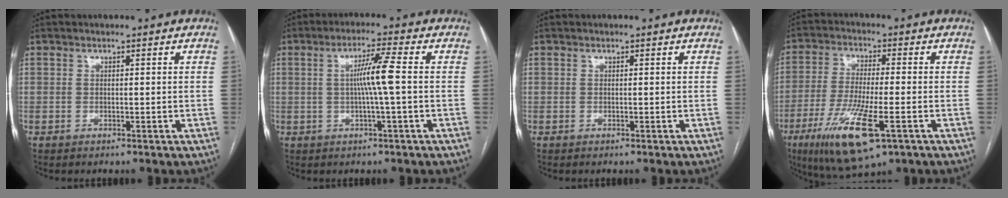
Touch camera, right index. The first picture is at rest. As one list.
[{"total": 5.5, "force": [0.1, -1.0, 5.4], "torque": [-0.098, 0.005, 0.005]}, {"total": 0.0}, {"total": 13.5, "force": [-6.2, 2.3, 11.7], "torque": [-0.235, -0.031, -0.104]}]